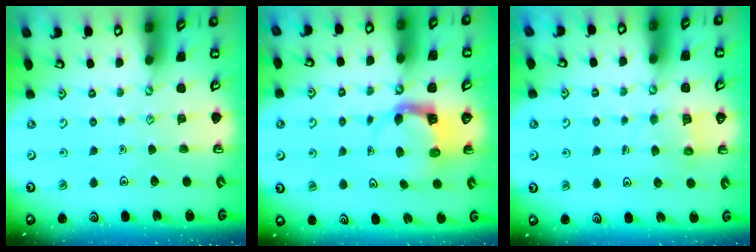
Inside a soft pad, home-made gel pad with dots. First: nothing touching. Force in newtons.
{"total": 4.0, "press": 3.9, "slide": 0.4}
{"total": 7.1, "press": 7.1, "slide": 0.4}